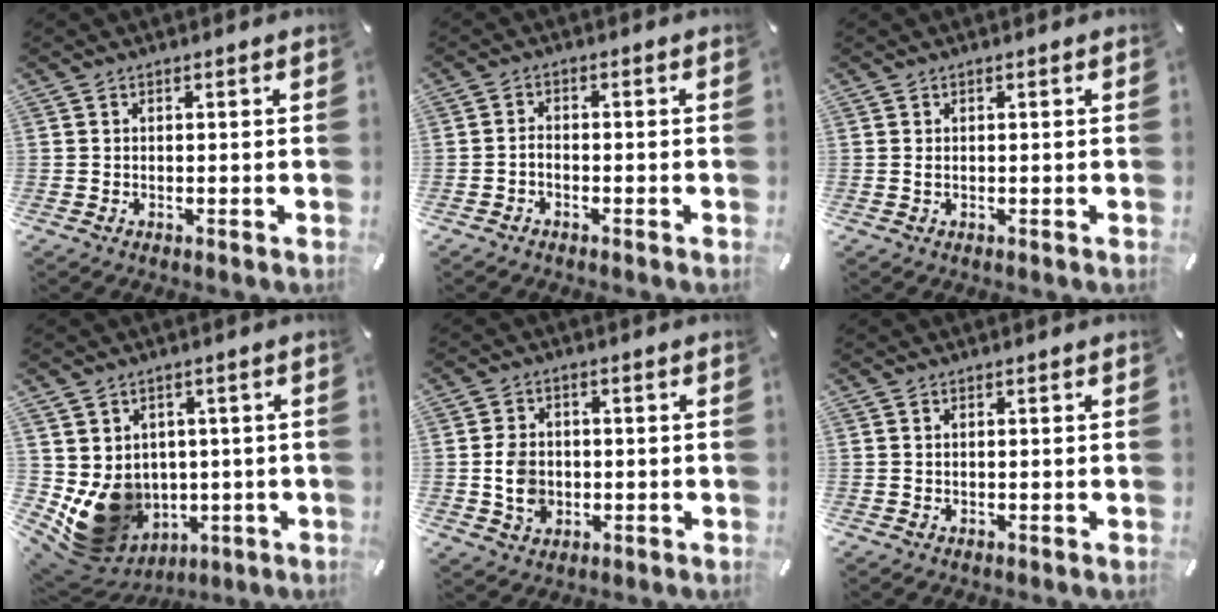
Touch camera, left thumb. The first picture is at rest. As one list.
[{"total": 1.7, "force": [-1.4, 0.8, 0.7], "torque": [-0.015, 0.008, -0.027]}, {"total": 0.6, "force": [0.0, 0.2, 0.6], "torque": [-0.013, 0.001, 0.000]}, {"total": 12.3, "force": [-0.8, 11.2, 5.0], "torque": [-0.112, -0.020, -0.004]}, {"total": 7.0, "force": [-0.9, 5.9, 3.7], "torque": [-0.074, 0.002, -0.018]}, {"total": 0.0}]